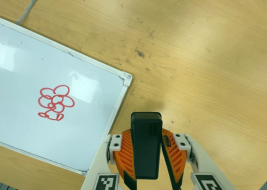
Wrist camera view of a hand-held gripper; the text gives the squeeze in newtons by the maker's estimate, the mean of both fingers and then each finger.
{"total": 9.0, "left": 6.8, "right": 11.1}